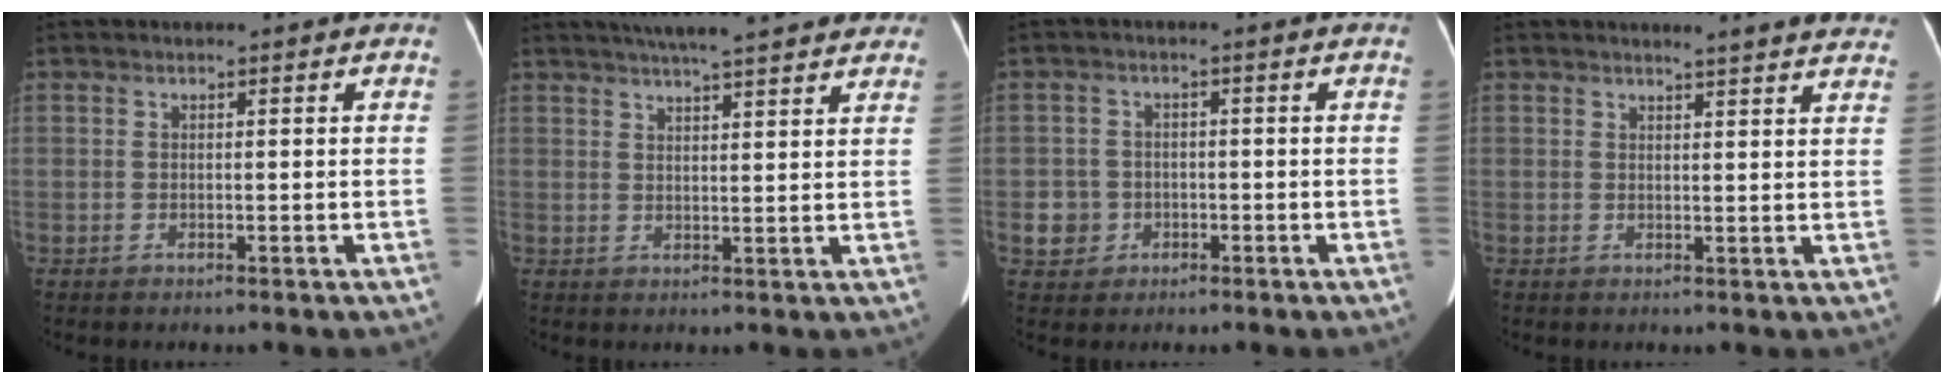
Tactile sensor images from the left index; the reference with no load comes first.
{"total": 16.3, "force": [14.0, 2.1, 8.0], "torque": [-0.107, 0.034, 0.174]}
{"total": 3.7, "force": [-1.1, 3.5, 0.3], "torque": [-0.005, 0.010, -0.012]}
{"total": 10.0, "force": [9.4, 0.2, 3.4], "torque": [-0.027, -0.021, 0.082]}